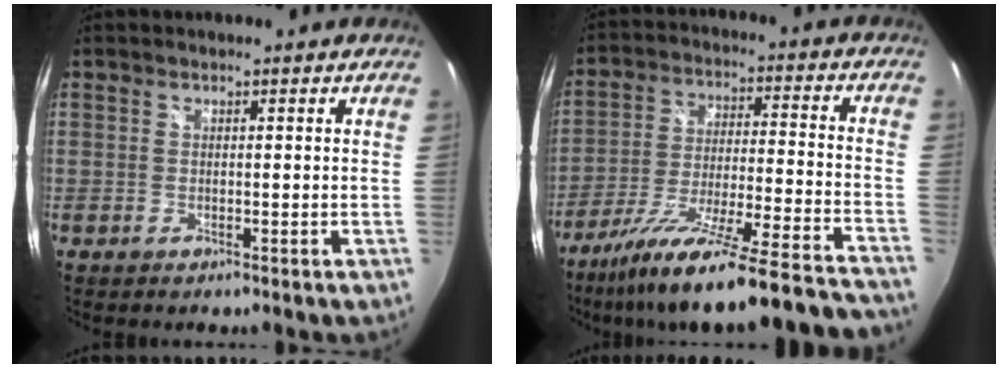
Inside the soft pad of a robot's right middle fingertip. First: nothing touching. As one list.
[{"total": 27.8, "force": [-24.6, -0.4, 12.9], "torque": [-0.214, -0.083, -0.371]}]